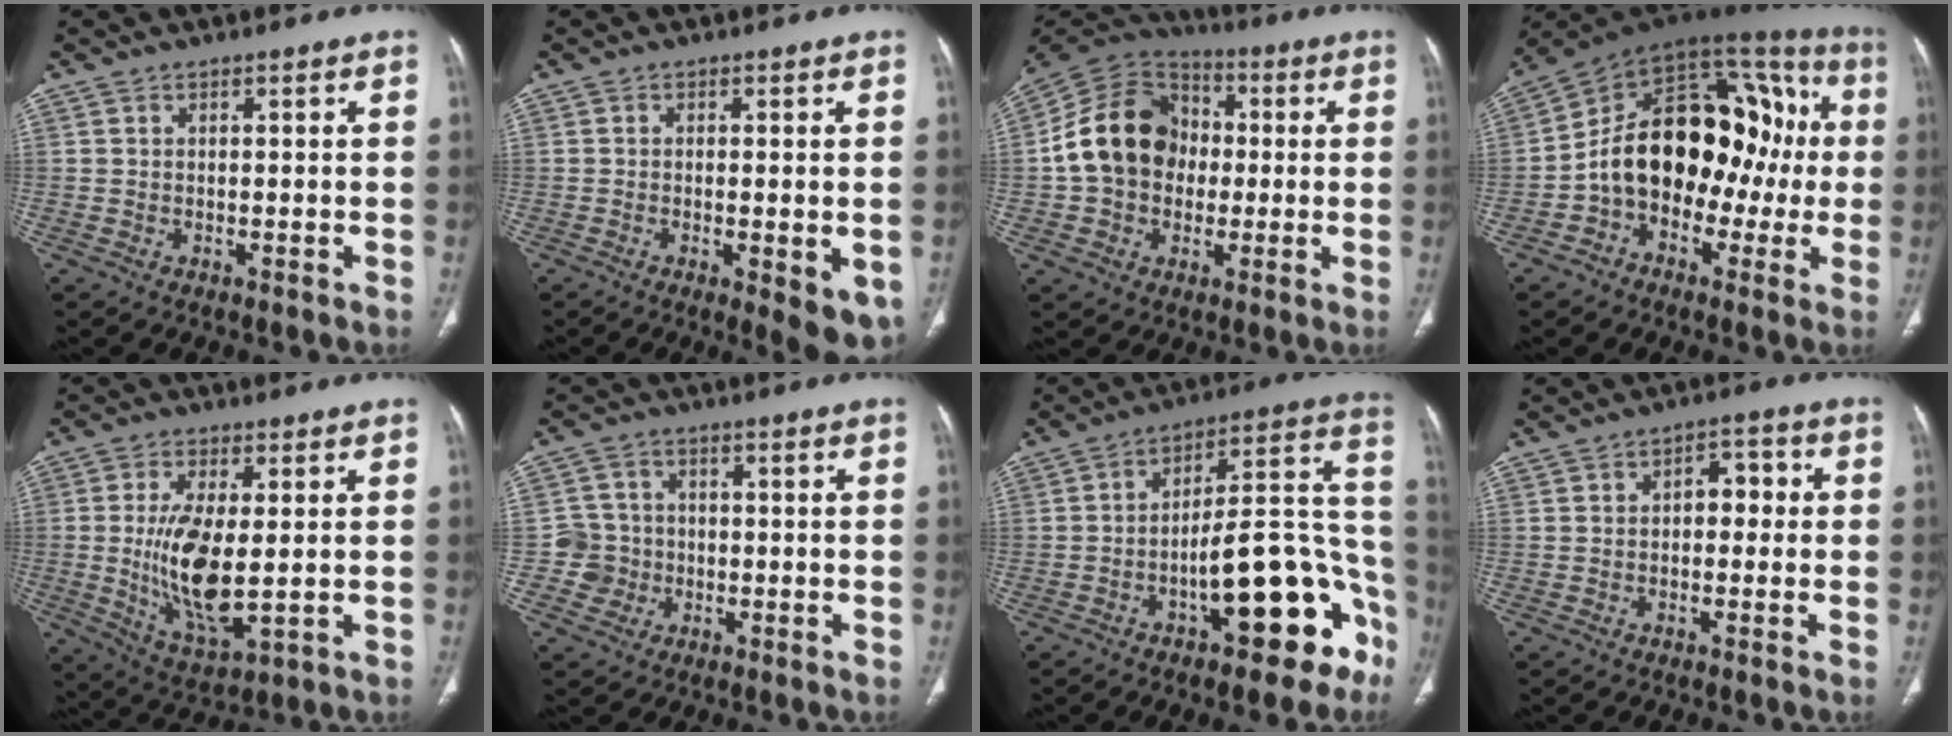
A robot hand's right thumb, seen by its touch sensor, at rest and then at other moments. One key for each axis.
{"total": 8.5, "fx": -2.7, "fy": 2.6, "fz": 7.6, "tx": -0.097, "ty": -0.016, "tz": -0.035}
{"total": 16.5, "fx": -0.2, "fy": 13.4, "fz": 9.5, "tx": -0.149, "ty": 0.031, "tz": -0.013}
{"total": 23.3, "fx": -1.6, "fy": 15.3, "fz": 17.5, "tx": -0.226, "ty": 0.073, "tz": -0.029}
{"total": 12.8, "fx": -0.2, "fy": 5.3, "fz": 11.7, "tx": -0.225, "ty": -0.023, "tz": 0.008}
{"total": 5.4, "fx": -1.2, "fy": 5.2, "fz": 0.3, "tx": 0.025, "ty": 0.014, "tz": -0.027}
{"total": 20.1, "fx": -8.9, "fy": 7.4, "fz": 16.4, "tx": -0.166, "ty": 0.090, "tz": -0.123}
{"total": 4.9, "fx": 0.0, "fy": 3.3, "fz": 3.7, "tx": -0.026, "ty": 0.020, "tz": -0.007}